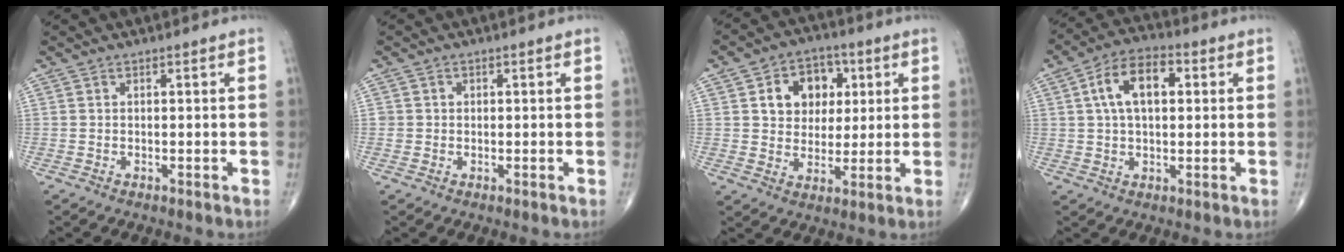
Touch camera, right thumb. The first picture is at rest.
{"total": 1.3, "force": [0.0, 1.3, 0.1], "torque": [0.007, 0.005, -0.001]}
{"total": 10.7, "force": [3.0, 8.4, 5.9], "torque": [-0.041, -0.001, 0.049]}
{"total": 10.3, "force": [2.3, 5.8, 8.2], "torque": [-0.137, 0.021, 0.035]}